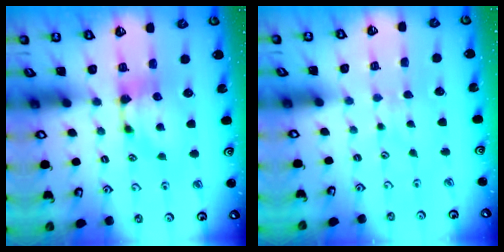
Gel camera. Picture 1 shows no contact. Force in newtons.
{"total": 4.3, "press": 4.3, "slide": 0.3}